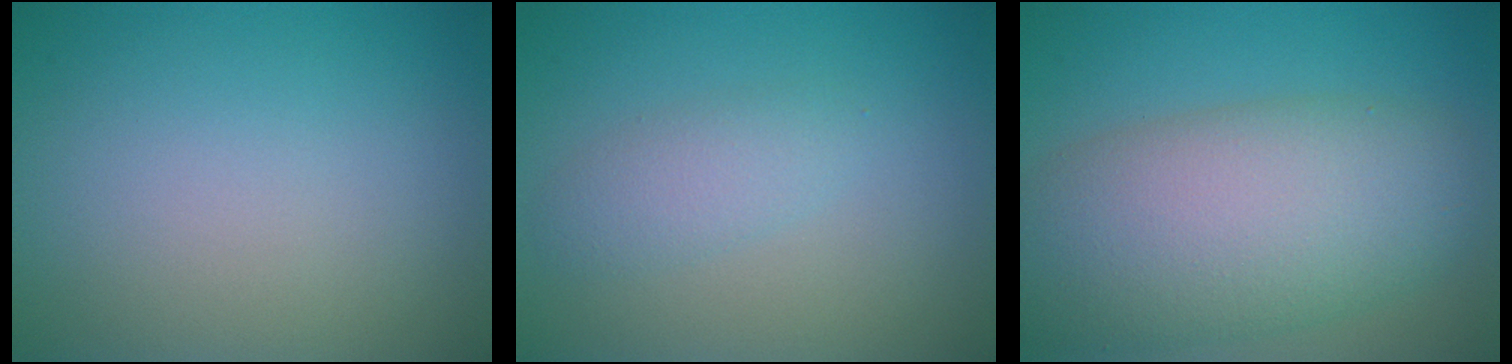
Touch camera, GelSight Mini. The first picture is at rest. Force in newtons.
{"total": 2.0, "press": 2.0, "slide": 0.1}
{"total": 10.0, "press": 10.0, "slide": 0.3}